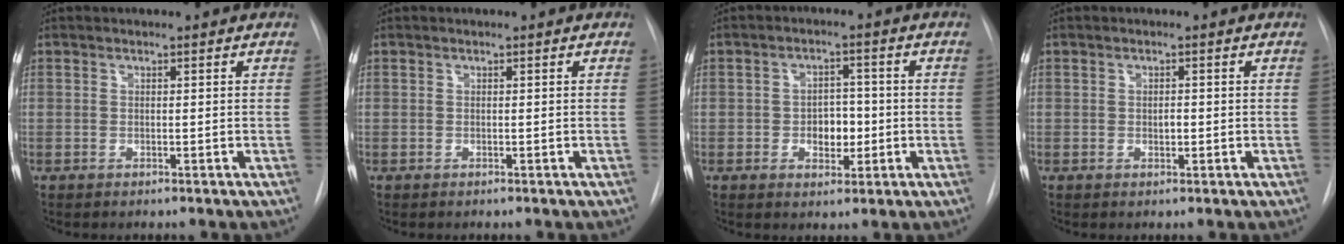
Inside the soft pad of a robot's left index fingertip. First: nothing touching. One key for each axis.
{"total": 0.0}
{"total": 4.7, "fx": -1.6, "fy": 3.0, "fz": 3.3, "tx": -0.042, "ty": 0.003, "tz": -0.020}
{"total": 1.4, "fx": -1.0, "fy": 0.5, "fz": 0.8, "tx": -0.012, "ty": -0.005, "tz": -0.014}